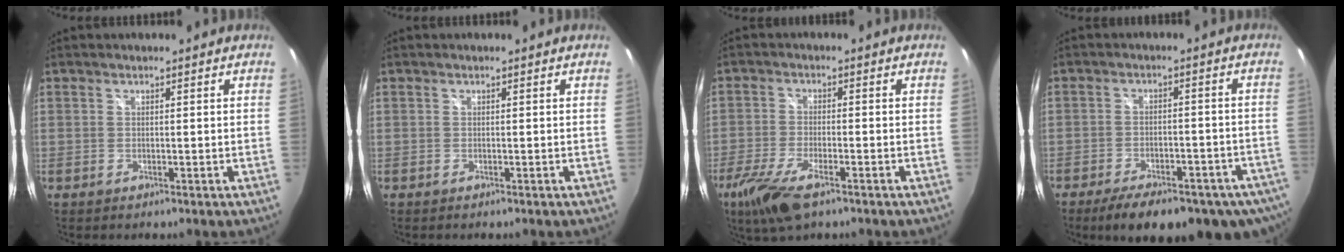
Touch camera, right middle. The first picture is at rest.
{"total": 0.0}
{"total": 9.9, "force": [-6.3, 2.9, 7.0], "torque": [-0.167, -0.033, -0.121]}
{"total": 18.2, "force": [-13.1, 6.7, 10.7], "torque": [-0.187, -0.035, -0.167]}